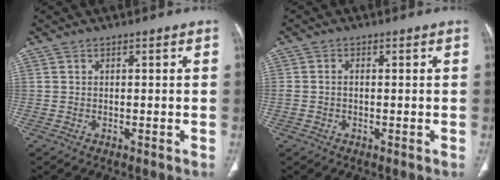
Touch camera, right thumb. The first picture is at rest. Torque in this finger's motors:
{"motor_torque": [0.21, -0.23, -0.25, 0.08, -0.05]}